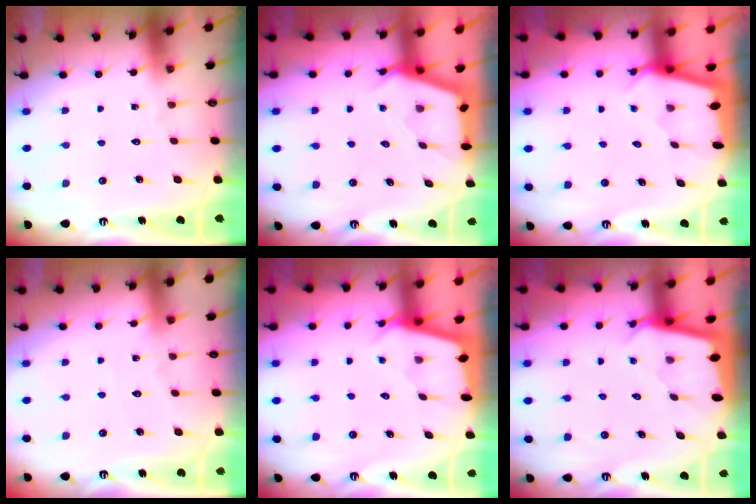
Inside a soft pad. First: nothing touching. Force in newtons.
{"total": 2.8, "press": 2.8, "slide": 0.4}
{"total": 2.3, "press": 2.3, "slide": 0.3}
{"total": 4.3, "press": 4.2, "slide": 0.6}
{"total": 2.3, "press": 2.3, "slide": 0.3}
{"total": 2.4, "press": 2.4, "slide": 0.2}